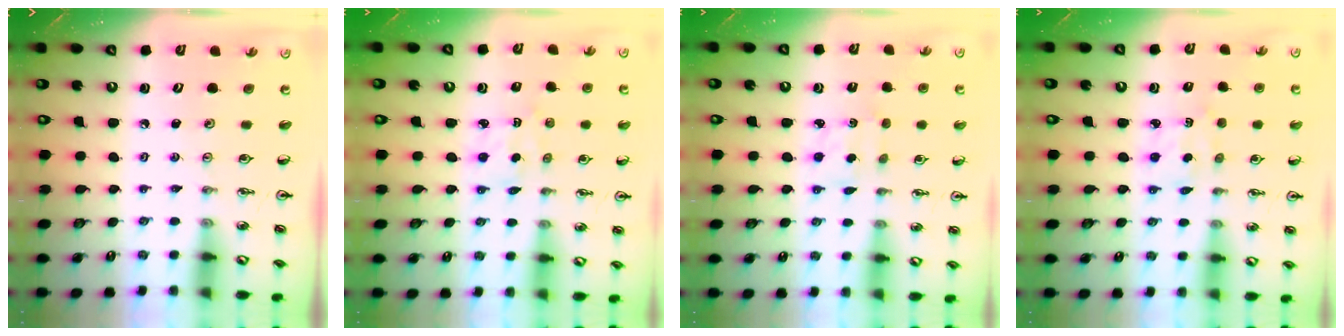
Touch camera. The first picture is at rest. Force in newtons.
{"total": 1.9, "press": 1.8, "slide": 0.6}
{"total": 2.0, "press": 1.9, "slide": 0.7}
{"total": 2.4, "press": 2.4, "slide": 0.3}